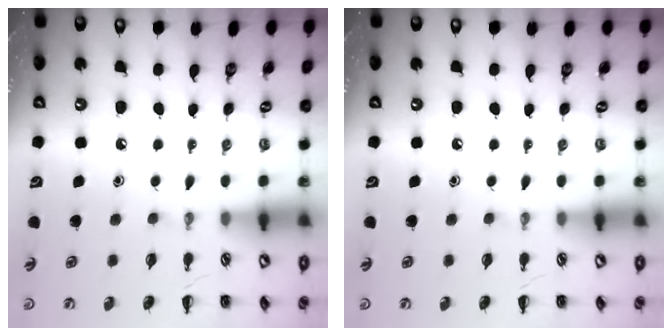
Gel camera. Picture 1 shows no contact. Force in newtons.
{"total": 0.0}